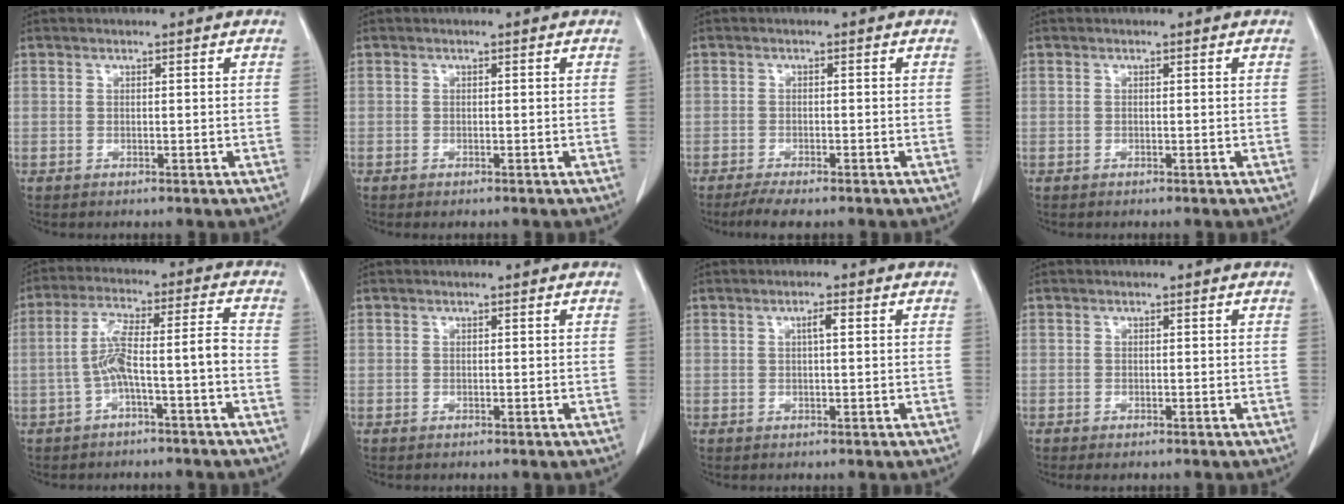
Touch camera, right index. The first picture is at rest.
{"total": 0.5, "force": [-0.5, 0.1, 0.2], "torque": [-0.009, -0.002, -0.005]}
{"total": 3.8, "force": [-3.0, 0.6, 2.2], "torque": [-0.040, -0.009, -0.047]}
{"total": 0.0}
{"total": 7.9, "force": [-2.5, 0.4, 7.5], "torque": [-0.140, 0.035, -0.042]}
{"total": 0.0}
{"total": 1.7, "force": [0.4, 0.2, 1.6], "torque": [-0.028, 0.004, 0.006]}
{"total": 1.0, "force": [-0.8, 0.3, 0.5], "torque": [-0.009, -0.002, -0.008]}